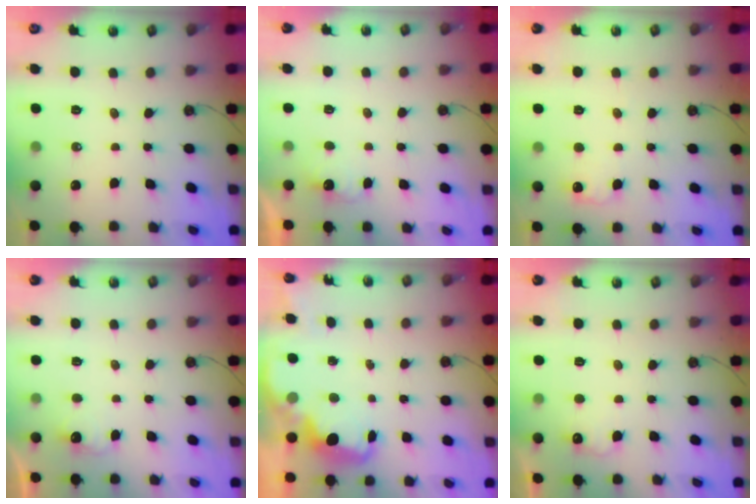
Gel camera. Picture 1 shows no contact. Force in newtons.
{"total": 2.3, "press": 2.1, "slide": 0.9}
{"total": 6.7, "press": 6.7, "slide": 0.4}
{"total": 2.9, "press": 2.8, "slide": 0.9}
{"total": 2.5, "press": 2.4, "slide": 0.7}
{"total": 6.7, "press": 6.5, "slide": 1.3}